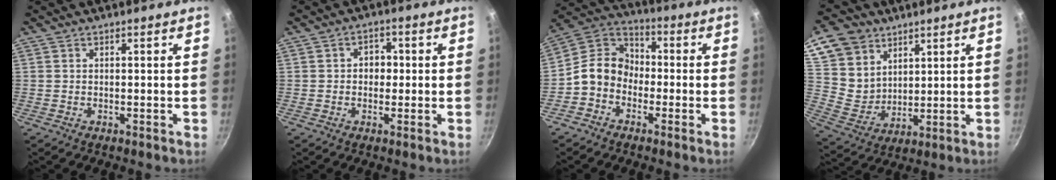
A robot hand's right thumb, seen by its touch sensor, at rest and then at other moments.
{"total": 3.8, "force": [0.1, 3.1, 2.2], "torque": [-0.007, 0.008, -0.002]}
{"total": 9.9, "force": [-2.8, 8.0, 5.1], "torque": [-0.054, 0.047, -0.081]}
{"total": 12.9, "force": [7.2, 9.7, 4.6], "torque": [-0.057, -0.025, 0.147]}